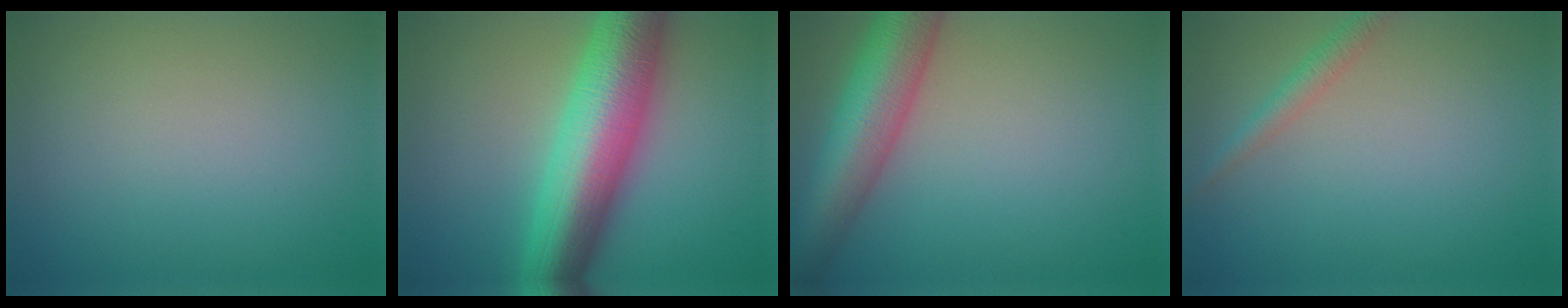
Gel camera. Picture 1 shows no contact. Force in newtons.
{"total": 10.8, "press": 10.8, "slide": 0.2}
{"total": 8.8, "press": 8.8, "slide": 0.4}
{"total": 1.8, "press": 1.8, "slide": 0.1}